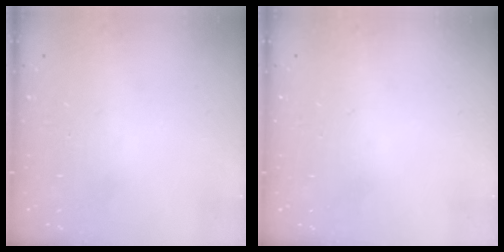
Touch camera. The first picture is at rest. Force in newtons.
{"total": 0.0}